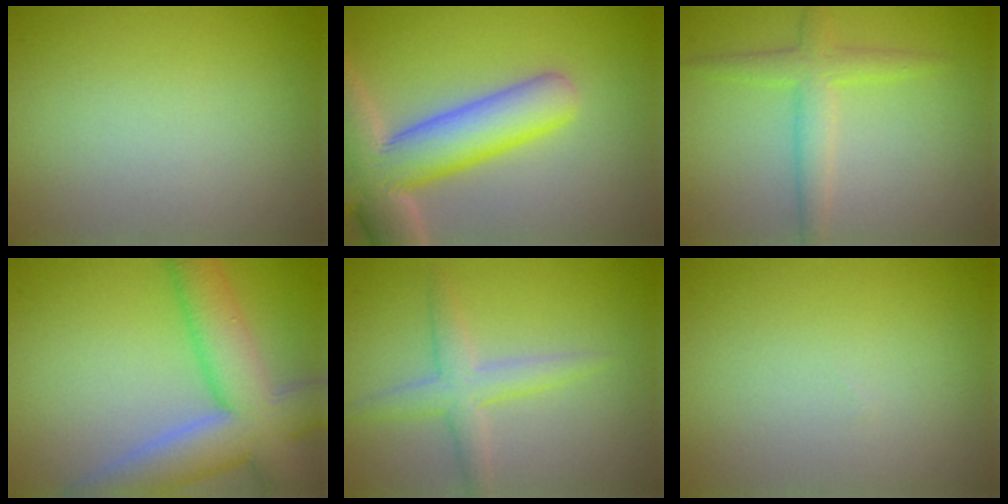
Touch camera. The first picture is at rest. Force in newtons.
{"total": 9.8, "press": 9.7, "slide": 0.9}
{"total": 2.8, "press": 2.8, "slide": 0.1}
{"total": 9.8, "press": 9.7, "slide": 0.6}
{"total": 2.8, "press": 2.8, "slide": 0.1}
{"total": 0.0}